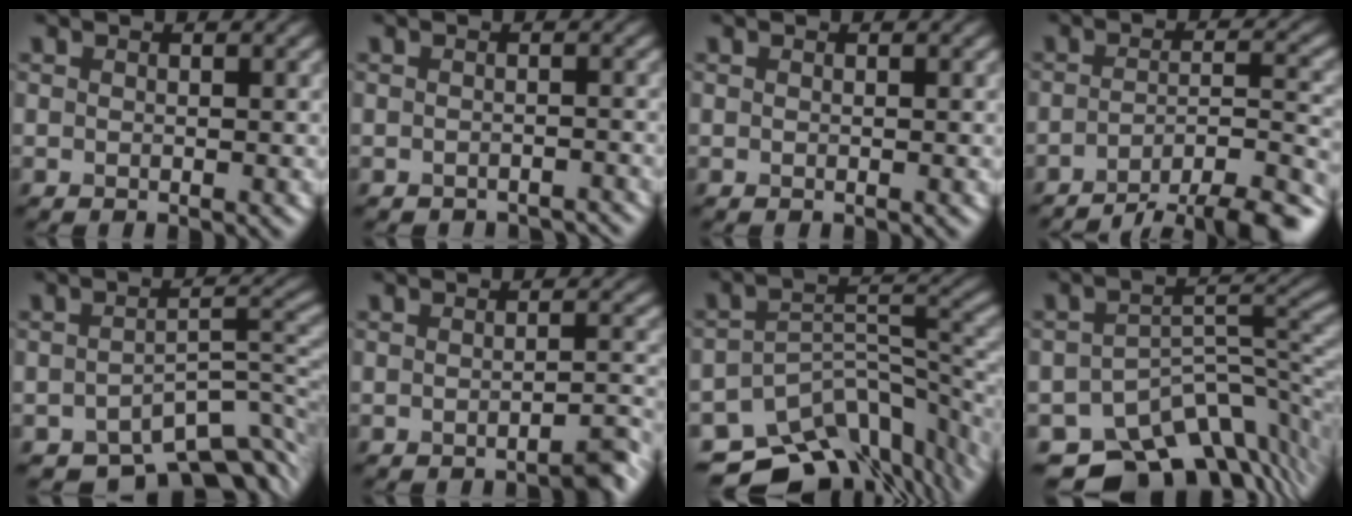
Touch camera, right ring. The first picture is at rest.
{"total": 2.1, "force": [-2.1, 0.3, 0.1], "torque": [0.006, -0.001, -0.023]}
{"total": 0.0}
{"total": 8.5, "force": [-6.7, 2.2, 4.9], "torque": [-0.063, 0.003, -0.102]}
{"total": 8.2, "force": [-5.9, 3.3, 4.6], "torque": [-0.048, -0.013, -0.092]}
{"total": 2.2, "force": [-1.7, 0.3, 1.4], "torque": [-0.008, 0.008, -0.032]}
{"total": 11.9, "force": [-8.8, 5.9, 5.5], "torque": [-0.090, -0.008, -0.130]}
{"total": 10.5, "force": [-7.4, 5.0, 5.6], "torque": [-0.069, -0.011, -0.121]}